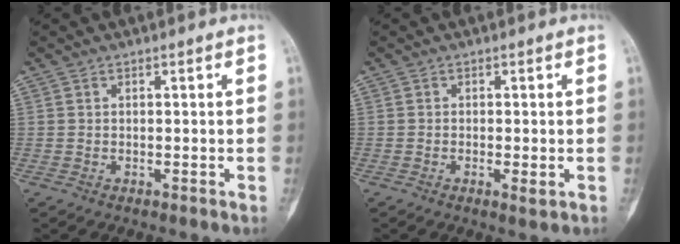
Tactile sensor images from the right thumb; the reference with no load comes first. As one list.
[{"total": 1.6, "force": [-0.4, 0.4, 1.5], "torque": [-0.027, -0.005, -0.009]}]